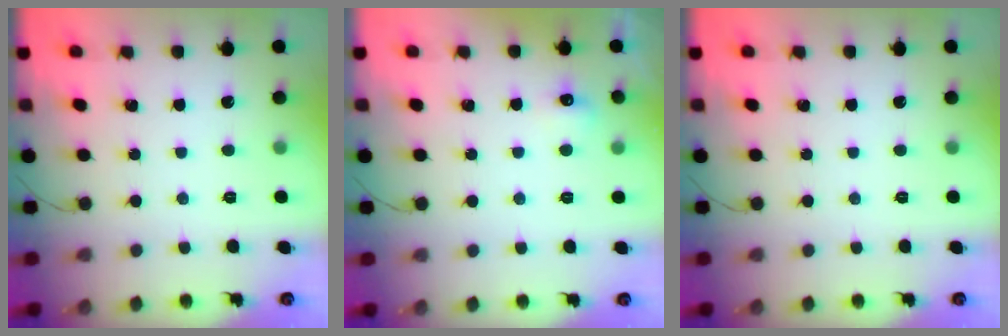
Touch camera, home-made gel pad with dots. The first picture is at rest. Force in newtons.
{"total": 4.4, "press": 4.2, "slide": 1.2}
{"total": 0.0}